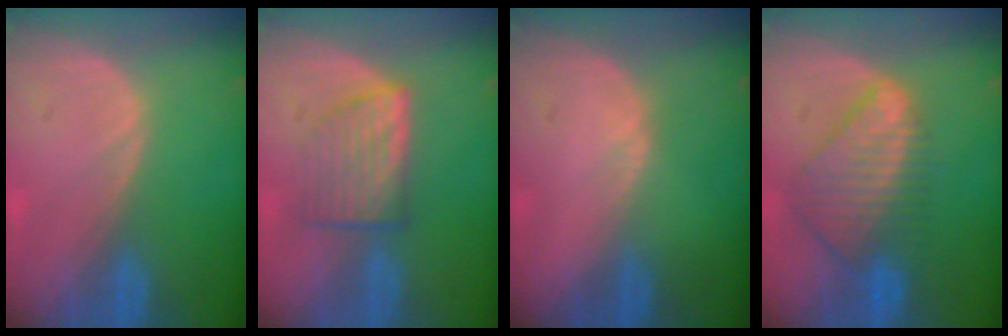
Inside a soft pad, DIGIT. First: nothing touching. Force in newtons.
{"total": 6.2, "press": 5.9, "slide": 1.9}
{"total": 0.7, "press": 0.4, "slide": 0.5}
{"total": 8.9, "press": 7.6, "slide": 4.5}